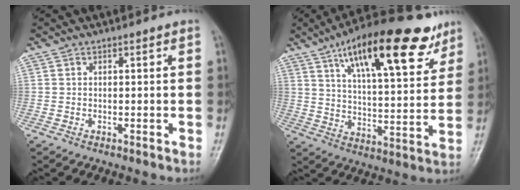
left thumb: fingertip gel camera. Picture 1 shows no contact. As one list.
[{"total": 22.3, "force": [12.9, 7.6, 16.6], "torque": [-0.231, -0.034, 0.204]}]